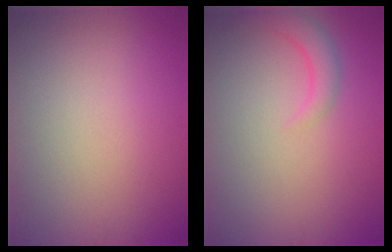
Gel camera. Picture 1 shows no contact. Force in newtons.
{"total": 2.3, "press": 2.3, "slide": 0.3}